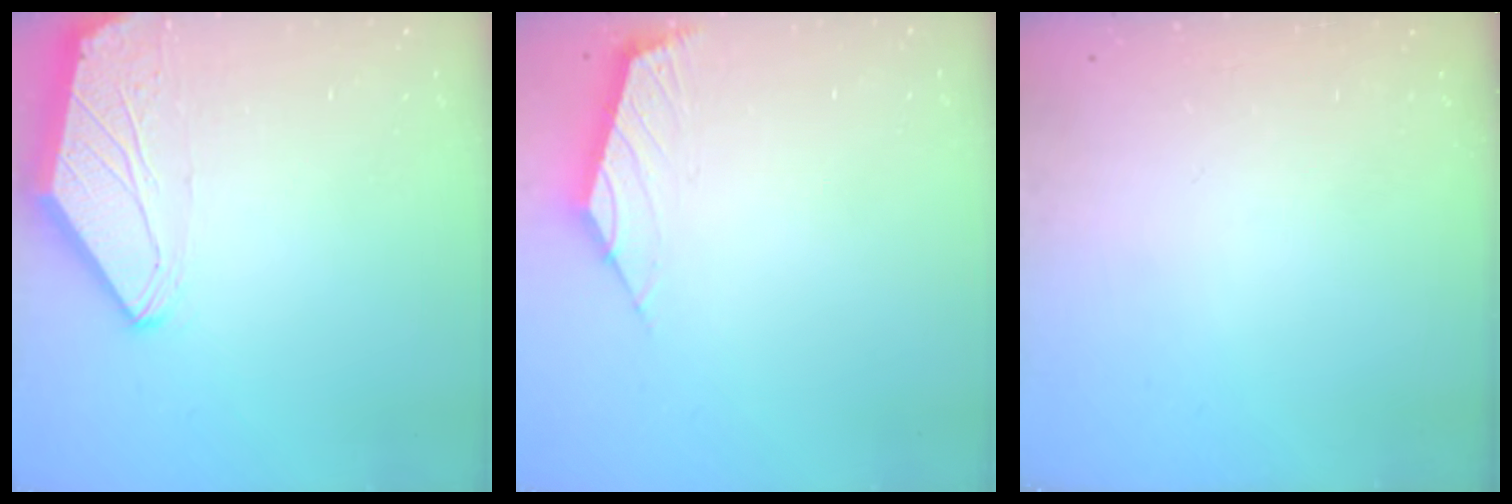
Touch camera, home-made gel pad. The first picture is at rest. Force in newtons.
{"total": 2.6, "press": 2.6, "slide": 0.7}
{"total": 0.0}